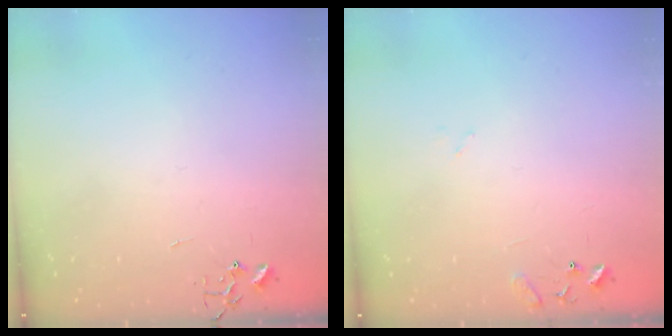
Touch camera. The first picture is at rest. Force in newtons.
{"total": 9.5, "press": 9.5, "slide": 0.9}